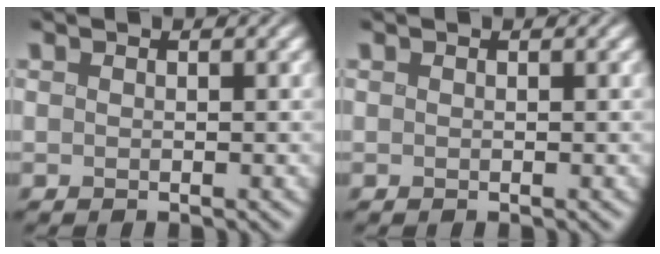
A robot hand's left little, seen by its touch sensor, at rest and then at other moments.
{"total": 0.0}